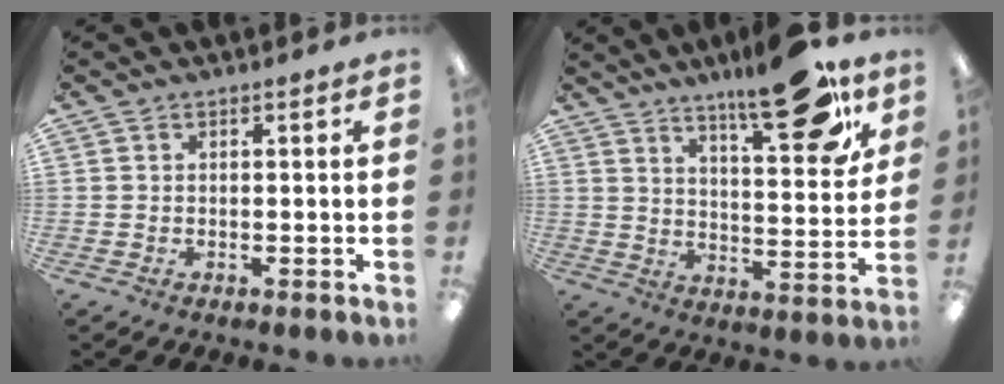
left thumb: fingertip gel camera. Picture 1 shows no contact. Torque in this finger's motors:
{"motor_torque": [0.23, 0.60, 0.05, -0.06, 0.08]}